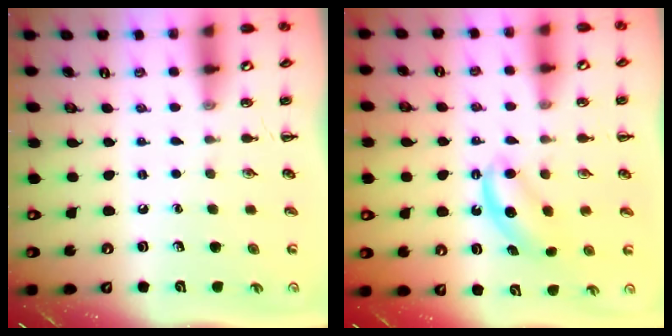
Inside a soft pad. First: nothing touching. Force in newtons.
{"total": 6.2, "press": 6.1, "slide": 0.9}